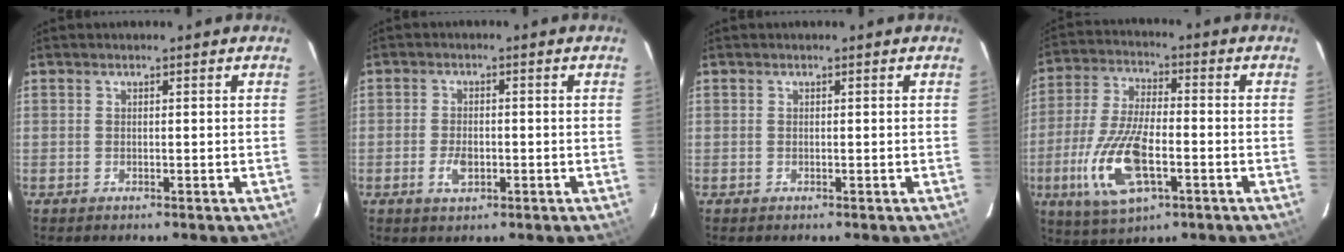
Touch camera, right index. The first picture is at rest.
{"total": 3.9, "force": [-1.4, 2.2, 2.9], "torque": [-0.061, -0.002, -0.022]}
{"total": 0.0}
{"total": 15.3, "force": [-5.1, 6.2, 13.0], "torque": [-0.281, -0.013, -0.092]}